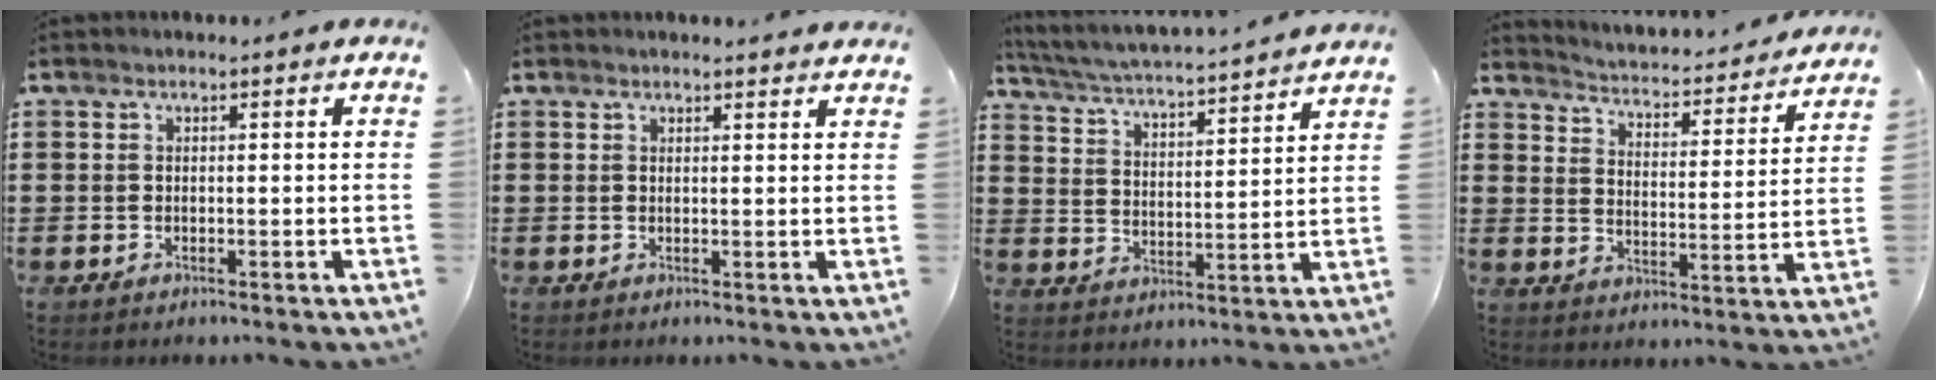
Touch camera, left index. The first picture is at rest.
{"total": 1.4, "force": [1.4, 0.0, 0.2], "torque": [0.001, -0.003, 0.025]}
{"total": 4.1, "force": [3.9, -0.6, 1.0], "torque": [-0.042, -0.037, 0.057]}
{"total": 2.6, "force": [2.6, -0.1, 0.1], "torque": [-0.022, -0.033, 0.034]}